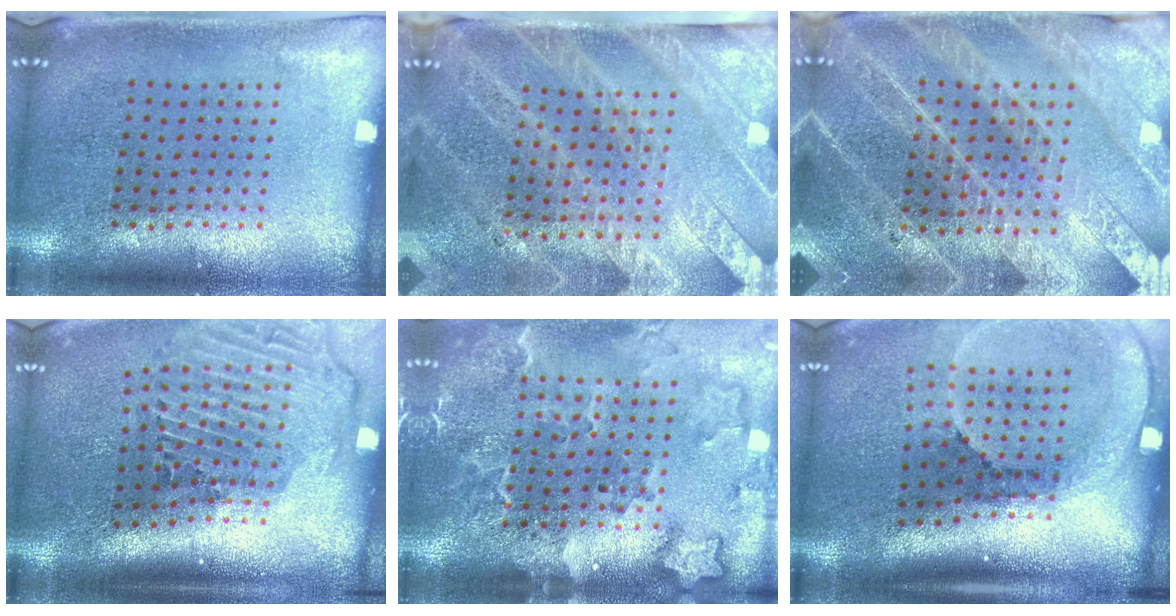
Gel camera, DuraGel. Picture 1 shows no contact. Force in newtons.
{"total": 3.4, "press": 3.0, "slide": 1.6}
{"total": 3.7, "press": 3.4, "slide": 1.3}
{"total": 2.9, "press": 1.9, "slide": 2.1}
{"total": 2.9, "press": 2.2, "slide": 1.8}
{"total": 2.6, "press": 1.7, "slide": 1.9}